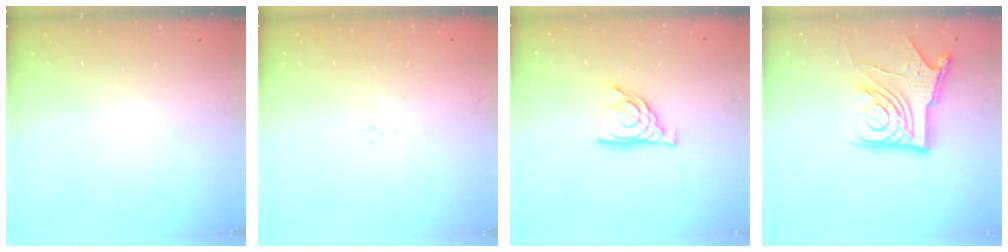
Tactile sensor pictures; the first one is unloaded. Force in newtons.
{"total": 1.1, "press": 1.0, "slide": 0.3}
{"total": 10.7, "press": 10.6, "slide": 1.2}
{"total": 14.9, "press": 14.8, "slide": 1.8}